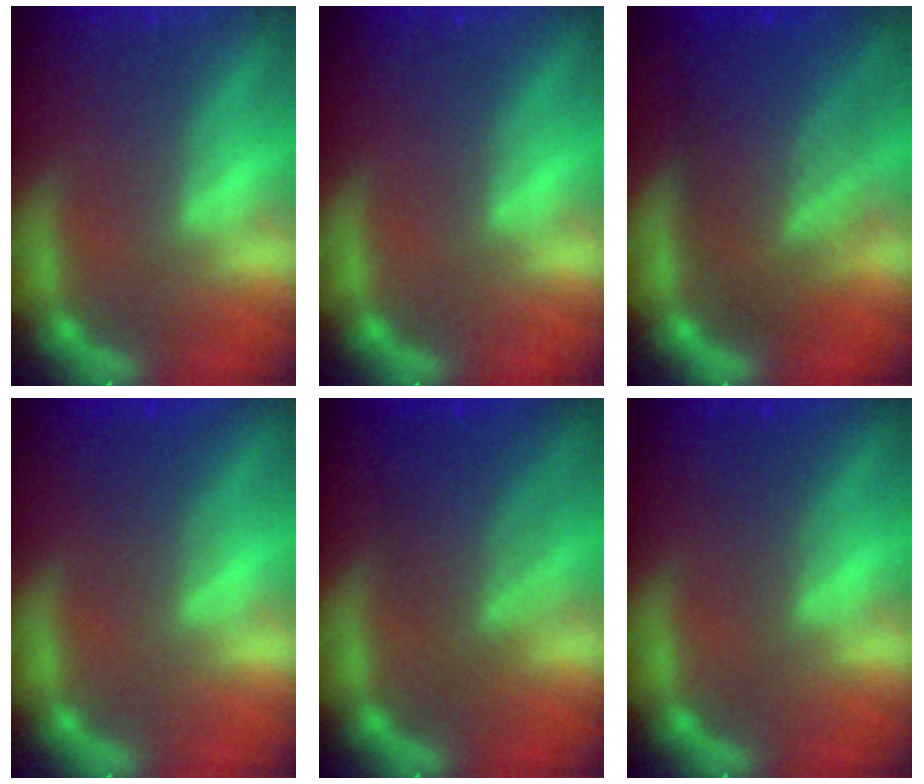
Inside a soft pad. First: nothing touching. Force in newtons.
{"total": 0.0}
{"total": 9.5}
{"total": 1.9}
{"total": 5.5}
{"total": 1.5}